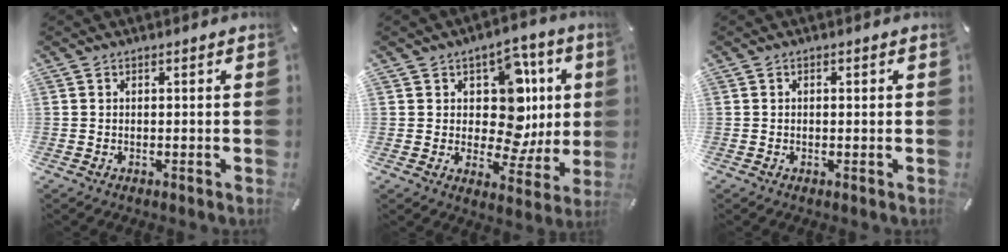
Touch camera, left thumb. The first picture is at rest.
{"total": 14.9, "force": [3.3, 11.0, 9.4], "torque": [-0.109, -0.038, 0.064]}
{"total": 0.6, "force": [-0.1, 0.5, 0.2], "torque": [-0.002, 0.004, -0.003]}